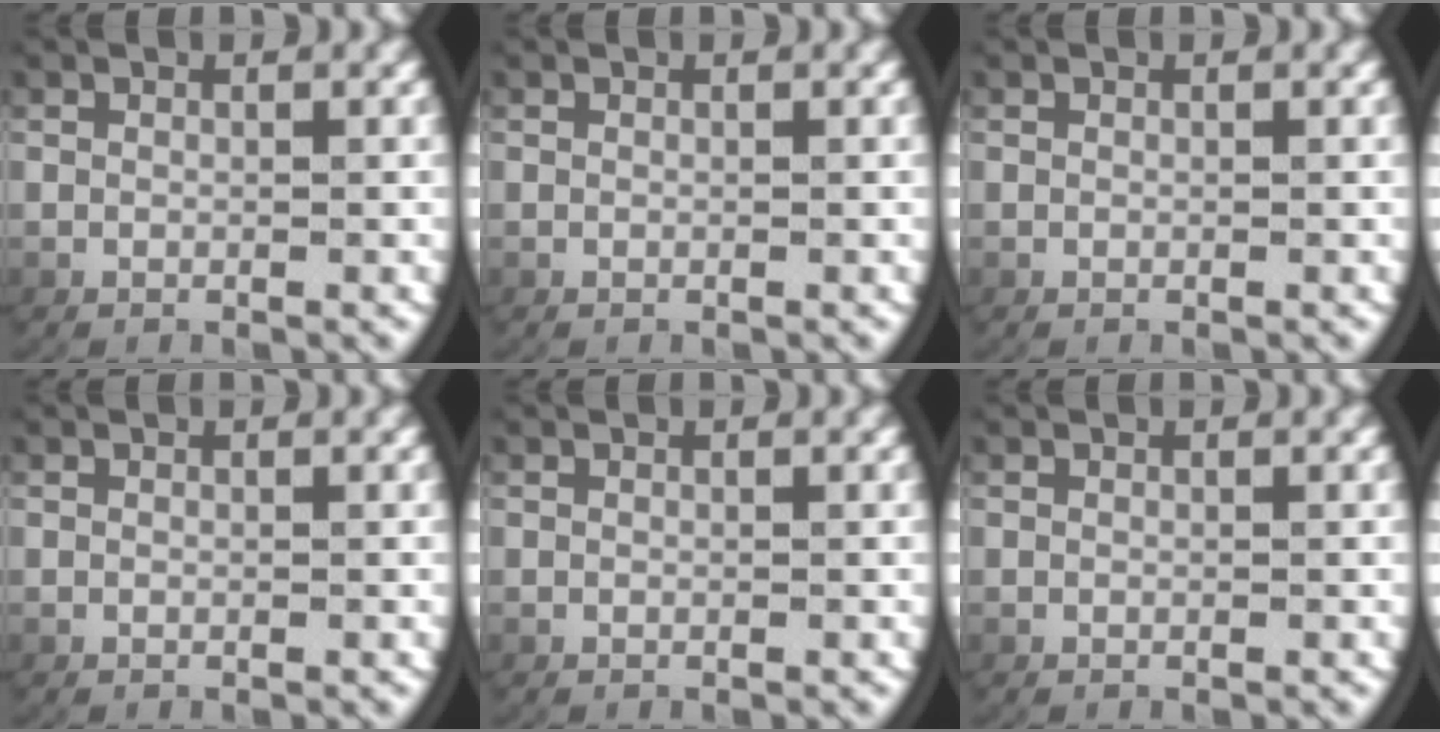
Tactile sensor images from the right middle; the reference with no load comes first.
{"total": 0.0}
{"total": 0.0}
{"total": 0.0}
{"total": 0.0}
{"total": 0.0}